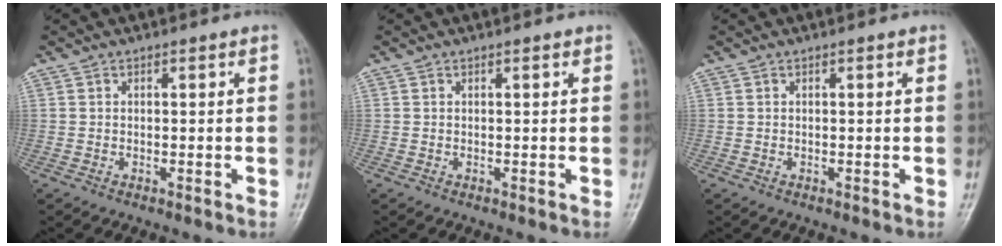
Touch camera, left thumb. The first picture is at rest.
{"total": 0.5, "force": [0.3, 0.1, 0.4], "torque": [-0.007, 0.000, 0.003]}
{"total": 0.0}